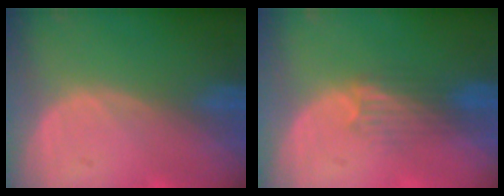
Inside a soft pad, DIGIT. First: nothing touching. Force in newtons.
{"total": 3.3, "press": 3.2, "slide": 0.8}